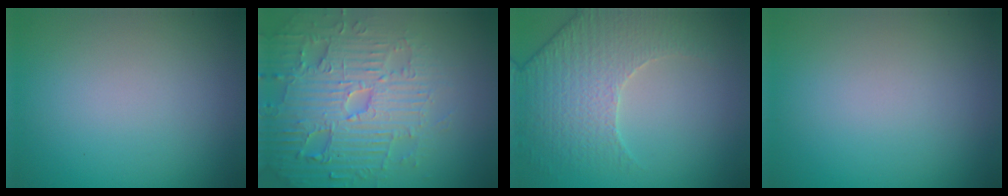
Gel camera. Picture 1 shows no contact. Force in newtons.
{"total": 6.0, "press": 5.9, "slide": 1.5}
{"total": 3.5, "press": 3.3, "slide": 0.9}
{"total": 0.0}